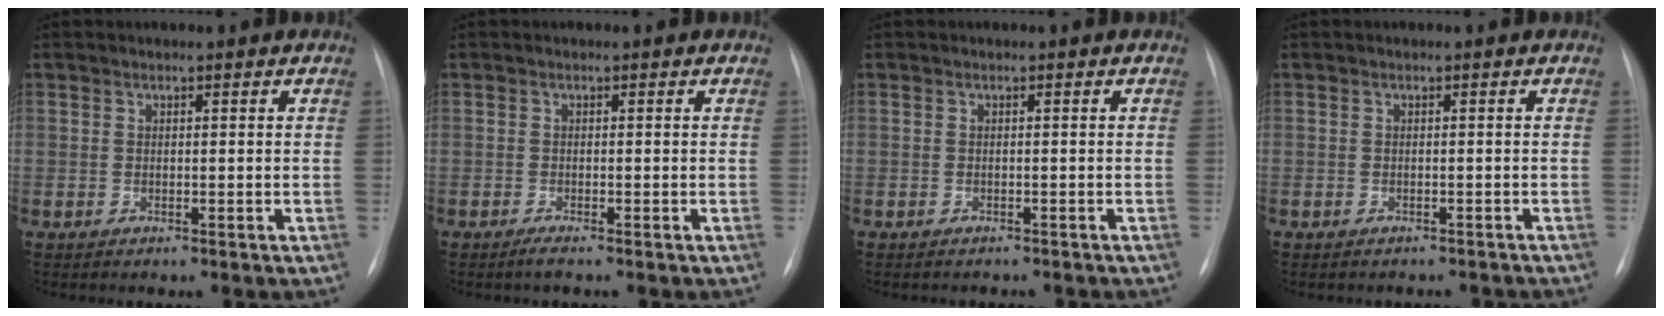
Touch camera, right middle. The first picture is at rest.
{"total": 0.9, "force": [-0.7, -0.2, 0.6], "torque": [-0.011, -0.002, -0.012]}
{"total": 4.0, "force": [-3.5, 1.3, 1.4], "torque": [-0.018, -0.002, -0.037]}
{"total": 5.4, "force": [-4.9, 1.8, 1.5], "torque": [-0.014, 0.006, -0.051]}